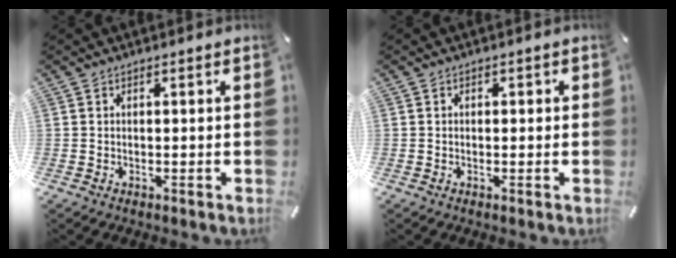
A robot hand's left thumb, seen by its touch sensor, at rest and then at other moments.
{"total": 1.0, "force": [-0.2, 0.7, 0.6], "torque": [-0.012, 0.004, -0.005]}